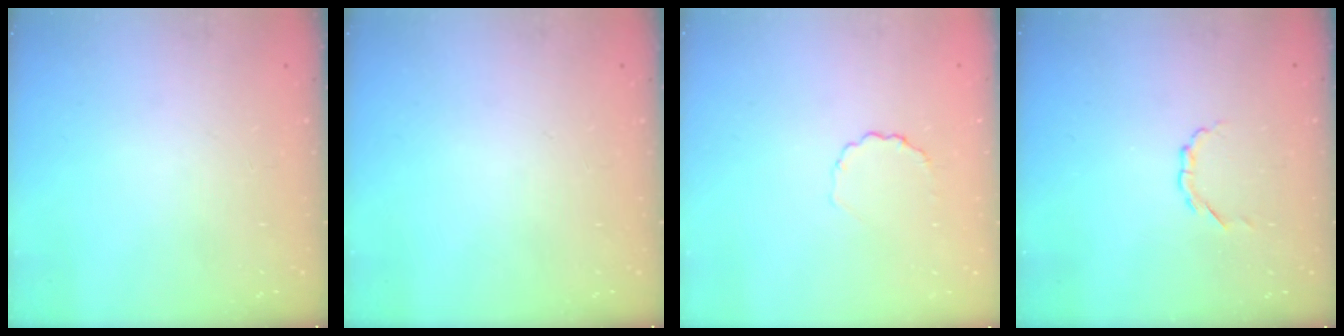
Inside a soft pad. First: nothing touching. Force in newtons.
{"total": 0.0}
{"total": 2.7, "press": 2.5, "slide": 1.0}
{"total": 2.9, "press": 2.7, "slide": 1.1}